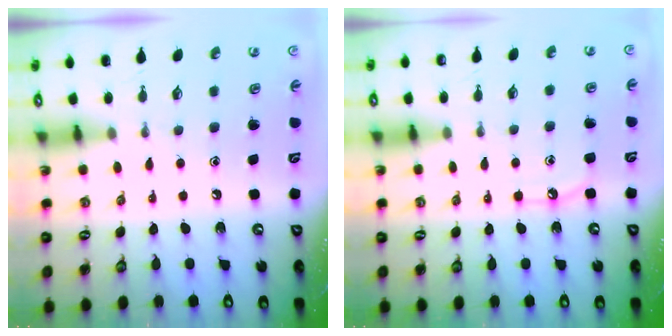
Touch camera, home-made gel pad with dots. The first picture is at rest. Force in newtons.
{"total": 5.8, "press": 5.8, "slide": 0.6}